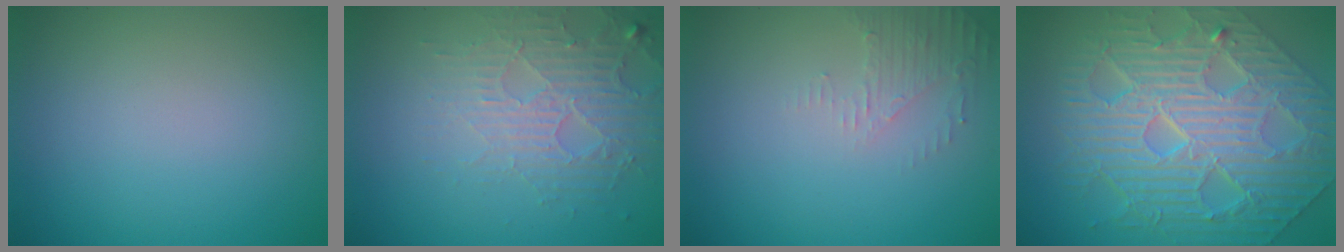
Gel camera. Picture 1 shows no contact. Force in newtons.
{"total": 3.9, "press": 3.5, "slide": 1.6}
{"total": 1.9, "press": 1.8, "slide": 0.4}
{"total": 10.9, "press": 7.4, "slide": 7.9}